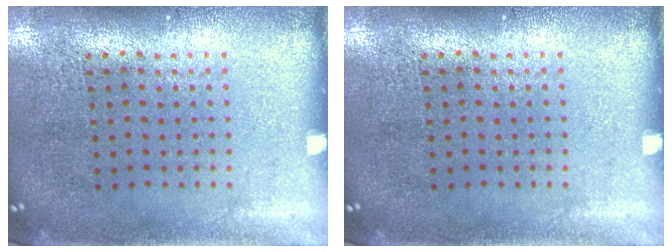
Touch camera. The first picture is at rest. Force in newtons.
{"total": 0.0}